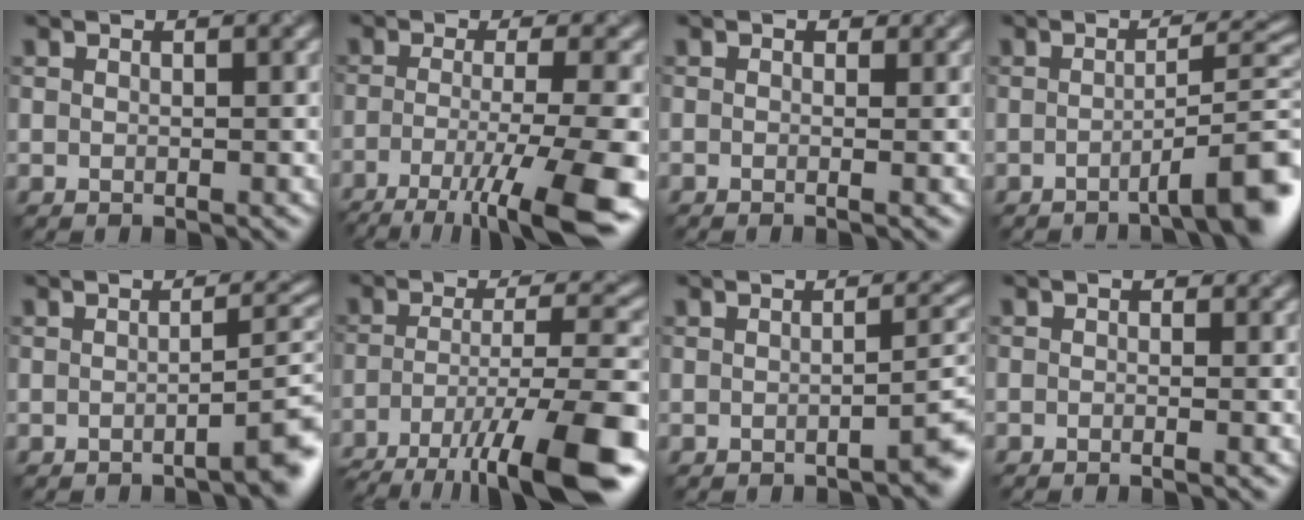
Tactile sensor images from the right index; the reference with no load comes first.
{"total": 11.2, "force": [-6.7, 2.2, 8.8], "torque": [-0.136, -0.002, -0.100]}
{"total": 1.1, "force": [0.0, 0.6, 0.9], "torque": [-0.010, 0.004, -0.015]}
{"total": 6.5, "force": [-3.1, 0.8, 5.7], "torque": [-0.064, 0.019, -0.049]}
{"total": 4.4, "force": [-1.9, 0.6, 3.9], "torque": [-0.035, 0.013, -0.030]}
{"total": 12.0, "force": [-7.7, 2.7, 8.8], "torque": [-0.153, 0.004, -0.120]}
{"total": 3.4, "force": [-1.6, 0.6, 2.9], "torque": [-0.019, 0.013, -0.024]}
{"total": 2.1, "force": [-0.3, 1.2, 1.6], "torque": [0.007, 0.007, -0.026]}